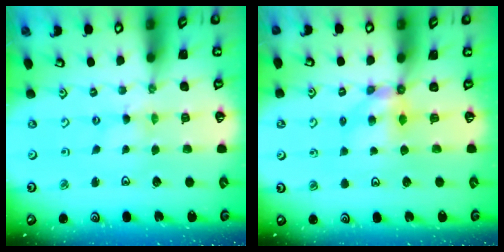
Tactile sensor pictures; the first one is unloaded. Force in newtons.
{"total": 5.6, "press": 5.6, "slide": 0.2}